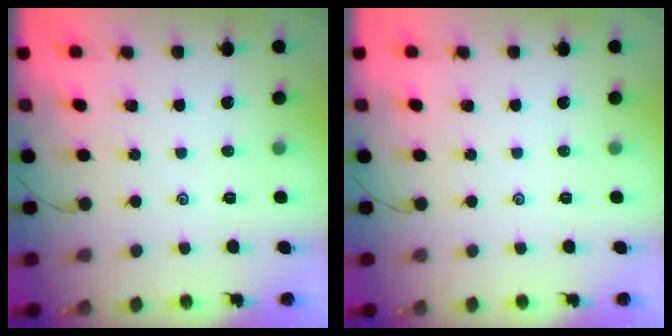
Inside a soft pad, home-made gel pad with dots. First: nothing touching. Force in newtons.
{"total": 0.0}